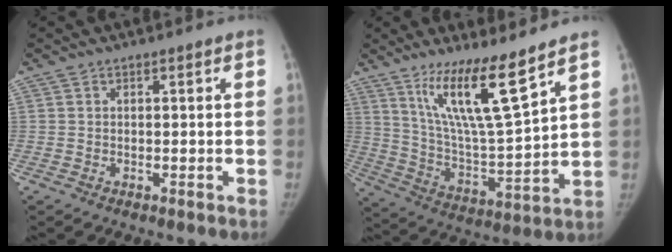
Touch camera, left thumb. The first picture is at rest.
{"total": 15.6, "force": [10.3, 1.6, 11.6], "torque": [-0.197, -0.075, 0.198]}